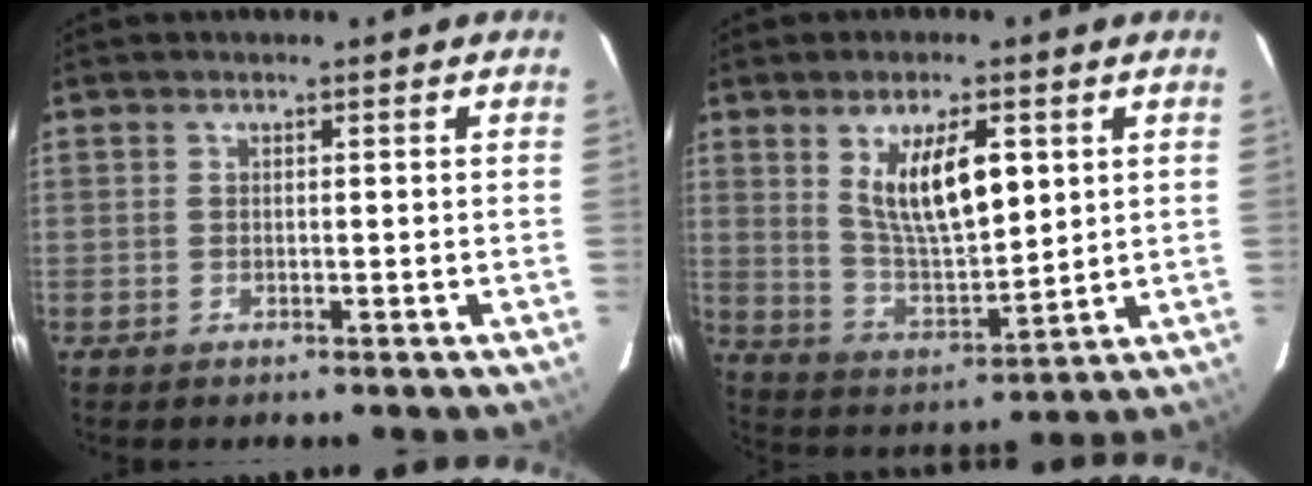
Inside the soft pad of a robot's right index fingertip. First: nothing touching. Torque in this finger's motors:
{"motor_torque": [0.60, 0.39, 0.38, 0.15]}